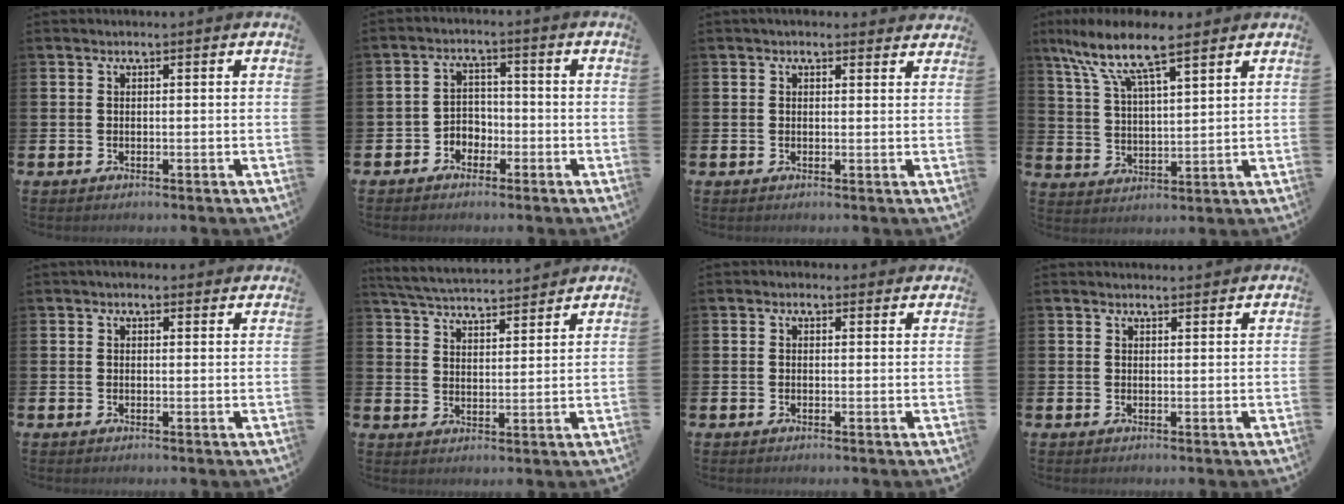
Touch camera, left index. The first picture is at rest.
{"total": 2.9, "force": [-1.9, 2.1, 0.4], "torque": [-0.018, 0.003, -0.046]}
{"total": 1.6, "force": [1.5, 0.6, 0.2], "torque": [0.003, -0.002, 0.025]}
{"total": 9.3, "force": [7.4, 2.3, 5.2], "torque": [-0.122, -0.021, 0.130]}
{"total": 1.2, "force": [1.0, 0.5, 0.3], "torque": [0.001, 0.003, 0.016]}
{"total": 5.3, "force": [5.2, 0.4, 0.5], "torque": [-0.029, -0.034, 0.092]}
{"total": 0.9, "force": [0.7, 0.6, 0.2], "torque": [0.005, 0.005, 0.009]}
{"total": 1.4, "force": [1.4, 0.3, 0.0], "torque": [0.013, -0.006, 0.023]}